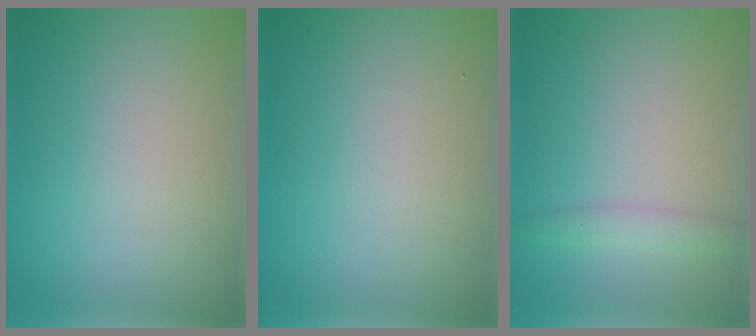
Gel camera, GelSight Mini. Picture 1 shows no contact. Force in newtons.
{"total": 0.0}
{"total": 1.7, "press": 1.7, "slide": 0.2}